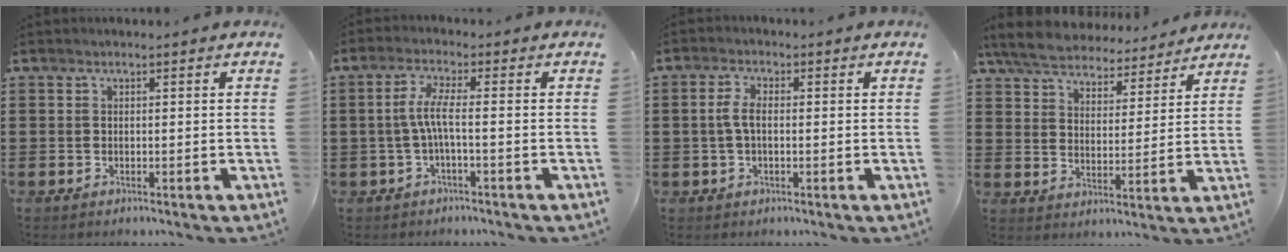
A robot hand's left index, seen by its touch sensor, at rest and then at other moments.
{"total": 4.7, "force": [-0.8, 0.6, 4.6], "torque": [-0.102, -0.003, -0.024]}
{"total": 3.6, "force": [-0.2, 1.6, 3.2], "torque": [-0.077, 0.000, -0.009]}
{"total": 6.3, "force": [6.0, 1.1, 1.3], "torque": [-0.057, -0.036, 0.105]}